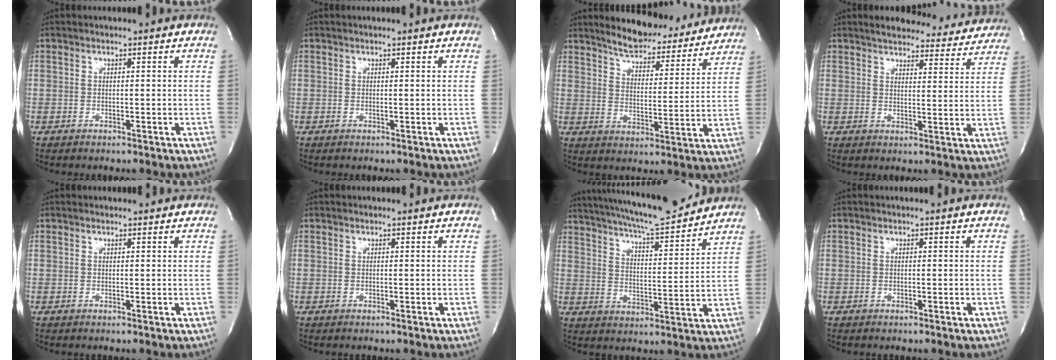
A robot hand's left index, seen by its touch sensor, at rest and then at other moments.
{"total": 0.5, "force": [0.4, 0.0, 0.3], "torque": [-0.002, 0.001, 0.005]}
{"total": 14.8, "force": [13.6, 3.7, 4.3], "torque": [-0.047, -0.015, 0.182]}
{"total": 17.3, "force": [16.0, 4.5, 4.8], "torque": [-0.053, -0.004, 0.187]}
{"total": 0.9, "force": [0.9, 0.2, 0.1], "torque": [-0.012, 0.008, 0.015]}
{"total": 0.0}
{"total": 17.8, "force": [16.1, 1.4, 7.6], "torque": [-0.133, -0.004, 0.238]}
{"total": 0.0}